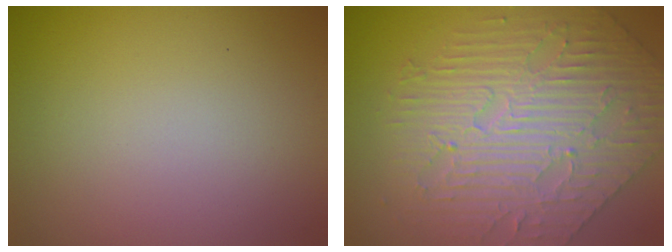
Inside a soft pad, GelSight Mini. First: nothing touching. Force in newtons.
{"total": 5.8, "press": 5.1, "slide": 2.7}